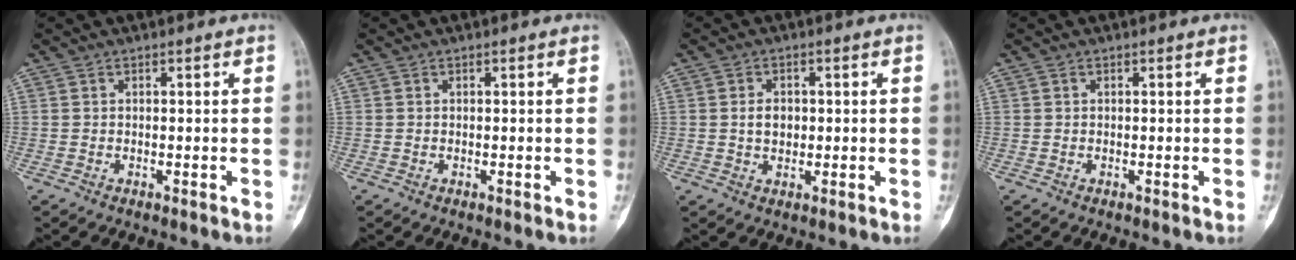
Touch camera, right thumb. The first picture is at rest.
{"total": 0.0}
{"total": 3.4, "force": [0.2, 2.5, 2.3], "torque": [-0.030, 0.004, 0.004]}
{"total": 0.0}